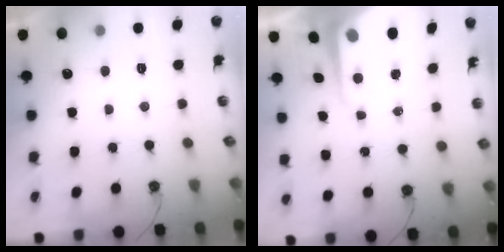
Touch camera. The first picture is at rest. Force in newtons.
{"total": 8.4, "press": 8.4, "slide": 0.7}